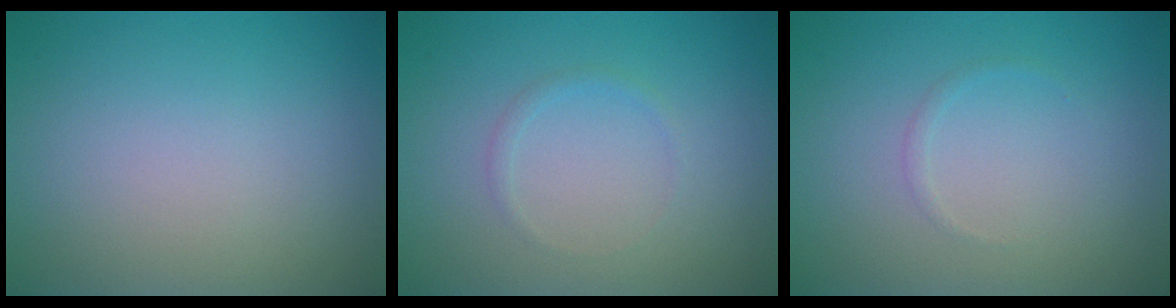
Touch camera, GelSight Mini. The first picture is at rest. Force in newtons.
{"total": 0.7, "press": 0.7, "slide": 0.0}
{"total": 0.5, "press": 0.5, "slide": 0.0}